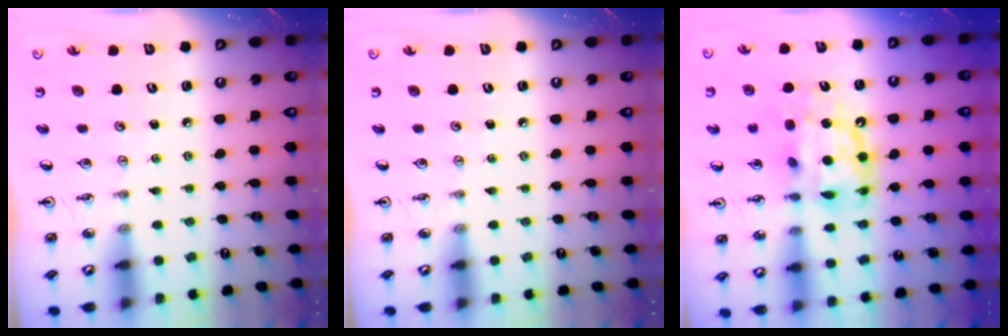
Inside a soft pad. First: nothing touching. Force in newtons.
{"total": 0.0}
{"total": 13.1, "press": 13.0, "slide": 1.1}